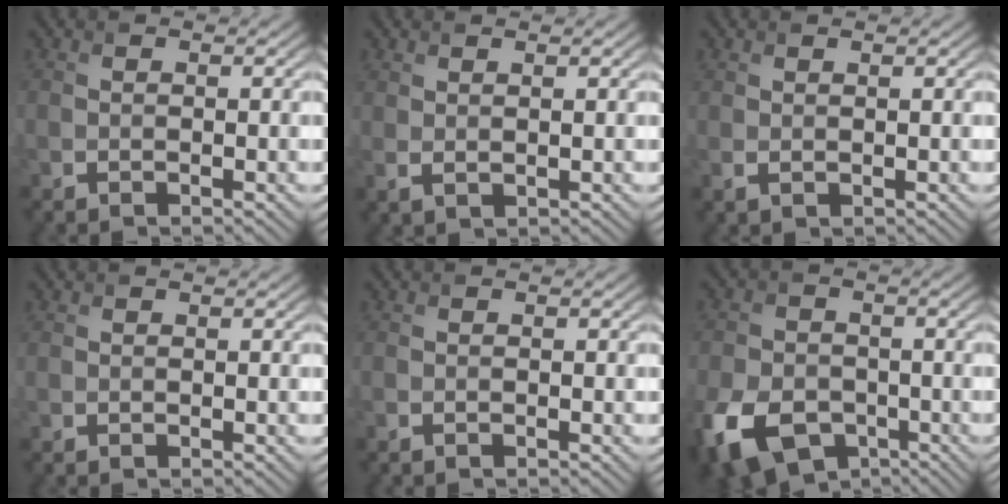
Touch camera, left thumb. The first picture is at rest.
{"total": 1.4, "force": [1.2, 0.3, 0.6], "torque": [-0.017, -0.001, 0.030]}
{"total": 1.1, "force": [0.6, 0.5, 0.7], "torque": [-0.024, -0.001, 0.017]}
{"total": 0.0}
{"total": 0.0}
{"total": 11.0, "force": [-5.0, 7.2, 6.6], "torque": [-0.170, -0.035, -0.093]}